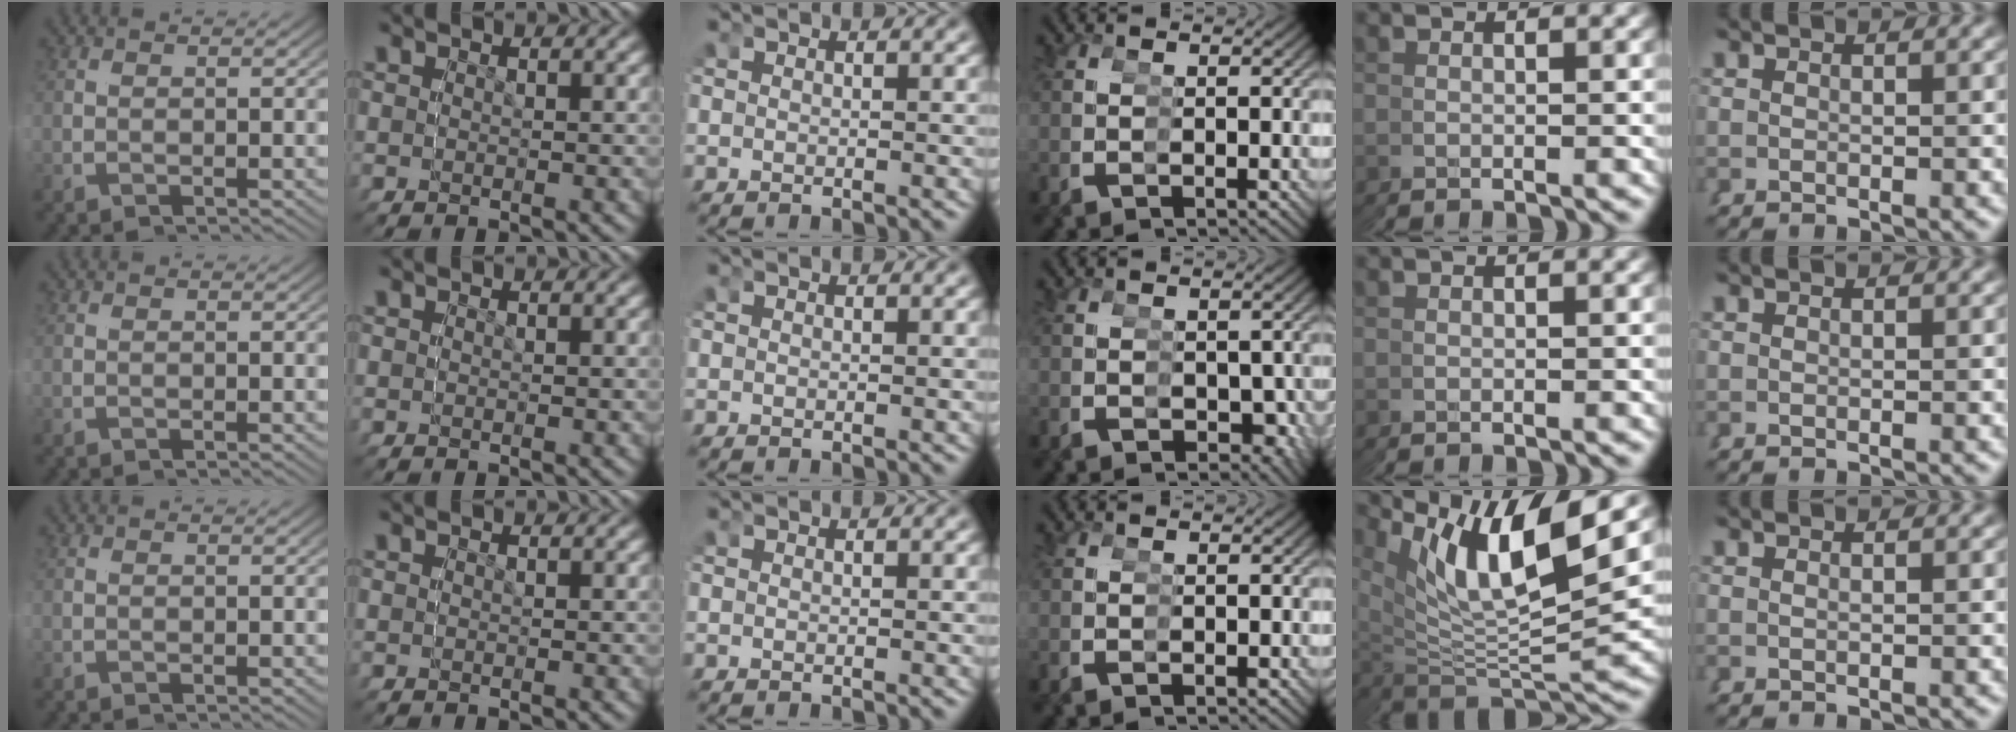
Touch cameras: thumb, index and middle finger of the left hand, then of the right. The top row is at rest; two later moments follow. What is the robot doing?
{"motion": "grasp_and_lifting", "object": "condiment"}